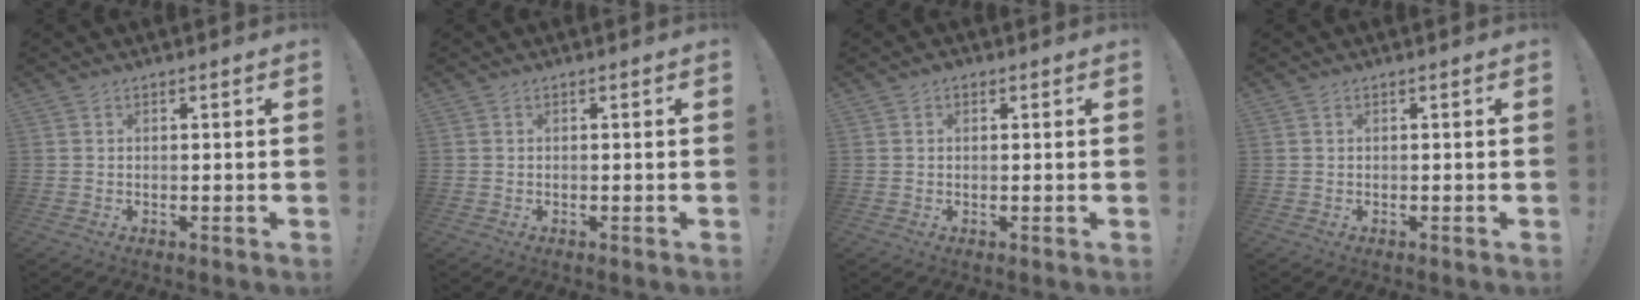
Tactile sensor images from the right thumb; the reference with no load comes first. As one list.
[{"total": 0.0}, {"total": 0.8, "force": [0.3, 0.7, 0.4], "torque": [0.001, -0.001, 0.003]}, {"total": 0.0}]